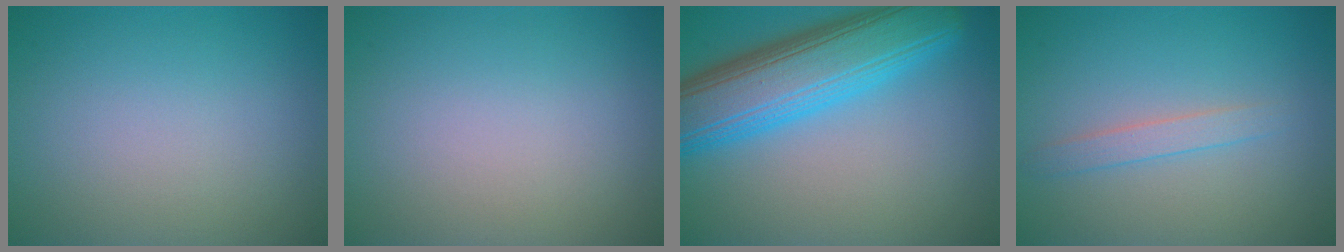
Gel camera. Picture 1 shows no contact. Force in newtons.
{"total": 0.0}
{"total": 9.8, "press": 9.8, "slide": 0.3}
{"total": 1.5, "press": 1.5, "slide": 0.1}